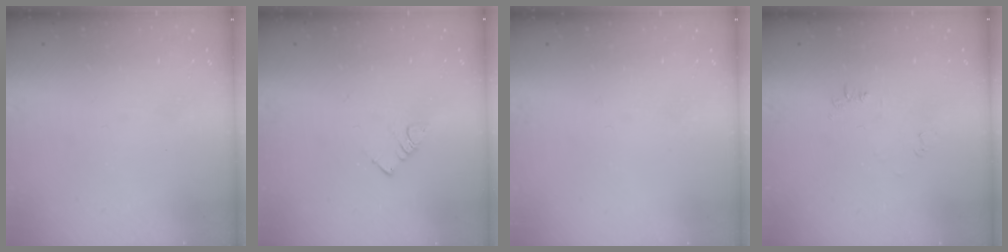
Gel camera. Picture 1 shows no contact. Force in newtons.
{"total": 3.1, "press": 3.1, "slide": 0.3}
{"total": 2.8, "press": 2.8, "slide": 0.4}
{"total": 3.5, "press": 3.4, "slide": 0.5}